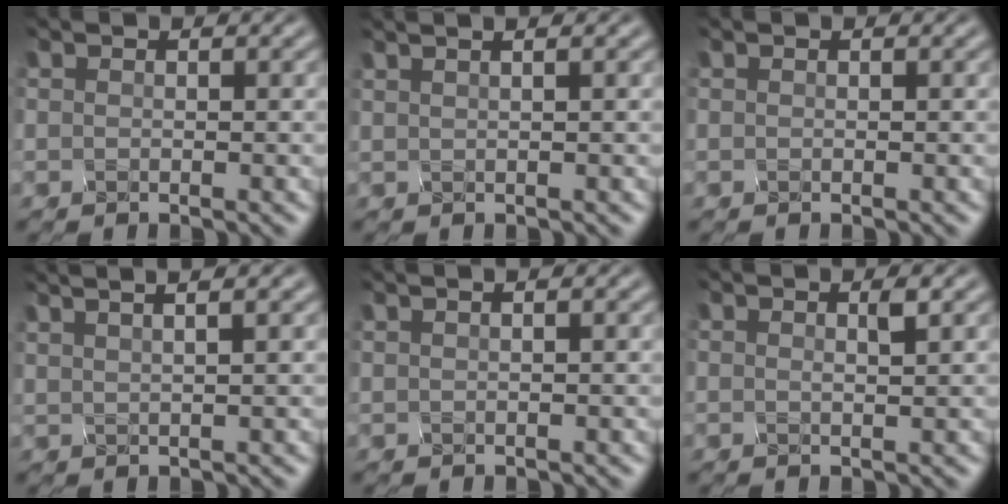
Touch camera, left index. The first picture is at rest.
{"total": 3.6, "force": [2.0, 1.5, 2.5], "torque": [-0.017, 0.025, 0.002]}
{"total": 0.0}
{"total": 4.9, "force": [3.1, 1.6, 3.5], "torque": [-0.032, 0.031, 0.014]}
{"total": 2.5, "force": [1.4, 1.1, 1.8], "torque": [-0.009, 0.020, -0.004]}
{"total": 0.8, "force": [0.0, 0.1, 0.8], "torque": [-0.009, -0.001, 0.000]}